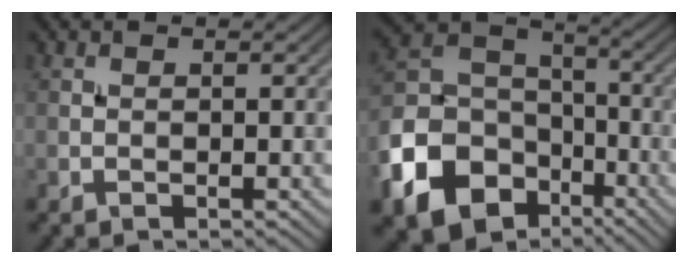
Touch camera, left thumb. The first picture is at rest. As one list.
[{"total": 16.2, "force": [-7.9, 11.9, 7.6], "torque": [-0.232, -0.045, -0.145]}]